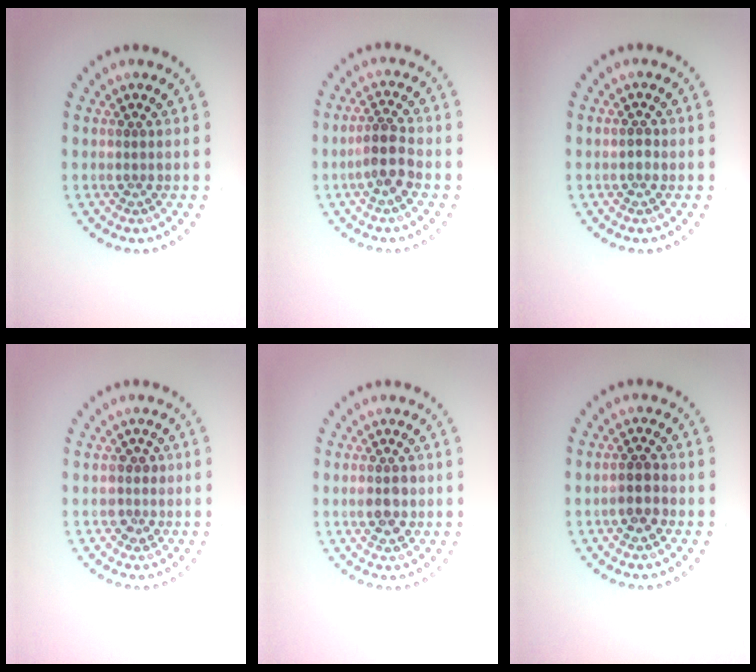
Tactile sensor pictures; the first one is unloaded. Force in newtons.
{"total": 2.6, "press": 2.3, "slide": 1.2}
{"total": 0.8, "press": 0.8, "slide": 0.1}
{"total": 1.4, "press": 1.3, "slide": 0.7}
{"total": 2.2, "press": 2.2, "slide": 0.1}
{"total": 2.3, "press": 2.2, "slide": 0.6}